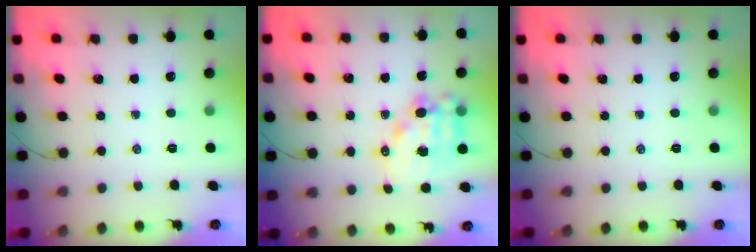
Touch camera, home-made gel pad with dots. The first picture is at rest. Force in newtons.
{"total": 13.4, "press": 13.0, "slide": 3.3}
{"total": 0.0}